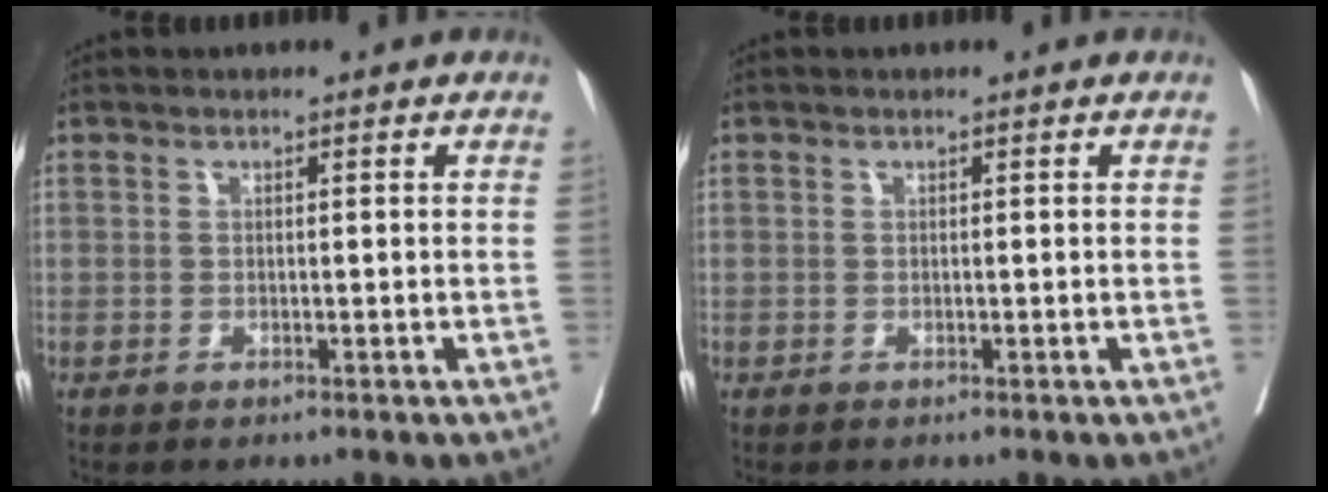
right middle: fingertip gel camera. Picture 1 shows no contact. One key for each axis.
{"total": 0.0}